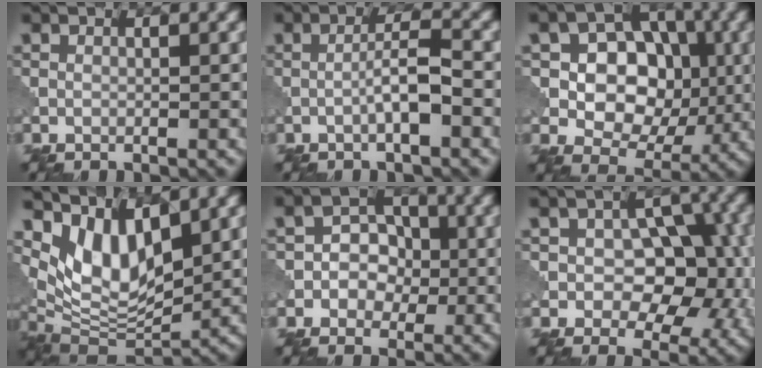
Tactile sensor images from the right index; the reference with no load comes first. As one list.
[{"total": 3.1, "force": [-1.0, 0.3, 2.9], "torque": [-0.050, 0.011, -0.022]}, {"total": 8.9, "force": [0.8, 6.9, 5.6], "torque": [-0.082, 0.008, 0.005]}, {"total": 7.1, "force": [4.0, 3.2, 4.9], "torque": [-0.102, -0.018, 0.076]}, {"total": 4.0, "force": [-0.4, 3.3, 2.2], "torque": [-0.014, 0.000, -0.026]}, {"total": 8.6, "force": [-0.4, 5.4, 6.6], "torque": [-0.073, 0.002, -0.014]}]